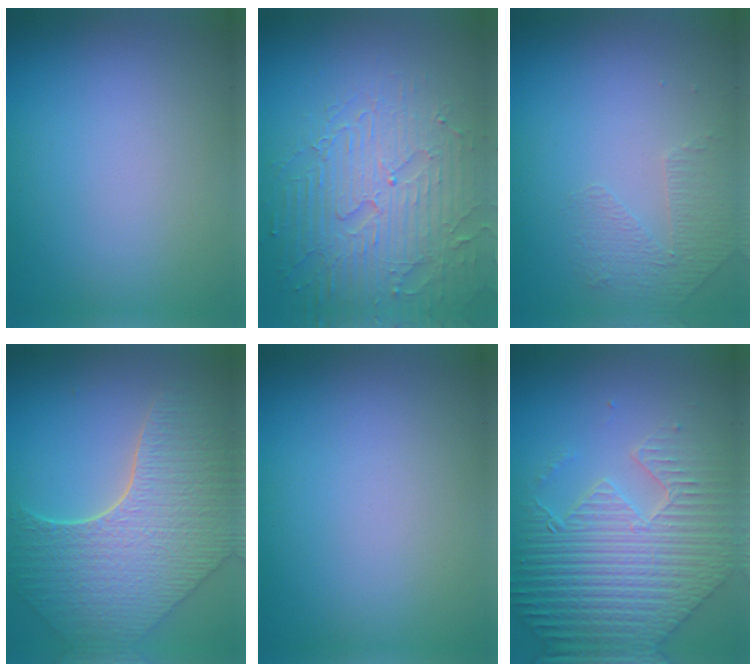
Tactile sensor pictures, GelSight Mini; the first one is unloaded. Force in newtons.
{"total": 5.8, "press": 5.0, "slide": 2.9}
{"total": 1.4, "press": 0.9, "slide": 1.1}
{"total": 8.5, "press": 6.1, "slide": 5.8}
{"total": 0.0}
{"total": 9.3, "press": 6.5, "slide": 6.6}